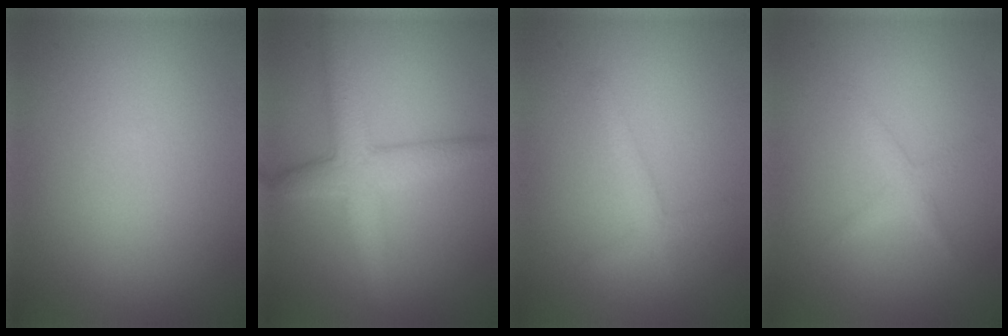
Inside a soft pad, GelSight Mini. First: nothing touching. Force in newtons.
{"total": 4.4, "press": 4.4, "slide": 0.2}
{"total": 1.6, "press": 1.6, "slide": 0.1}
{"total": 1.3, "press": 1.3, "slide": 0.1}